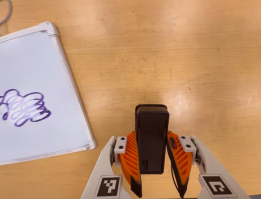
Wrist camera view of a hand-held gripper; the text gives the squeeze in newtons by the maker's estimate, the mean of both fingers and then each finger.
{"total": 4.4, "left": 2.8, "right": 6.0}